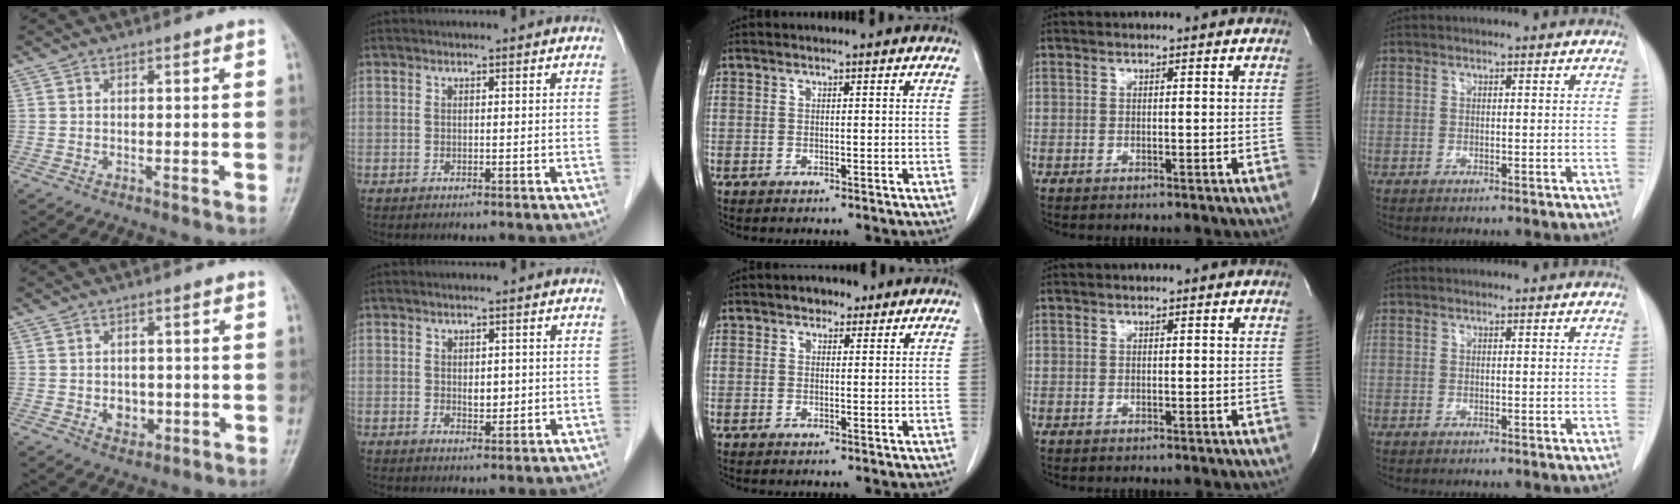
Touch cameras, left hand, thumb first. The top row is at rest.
{"thumb": {"total": 3.9, "force": [-0.7, 3.2, 2.2], "torque": [-0.012, 0.004, -0.002]}, "index": {"total": 2.1, "force": [-0.1, 1.2, 1.7], "torque": [-0.027, -0.006, 0.003]}, "middle": {"total": 2.4, "force": [1.5, 1.5, 1.1], "torque": [-0.018, 0.009, 0.020]}}